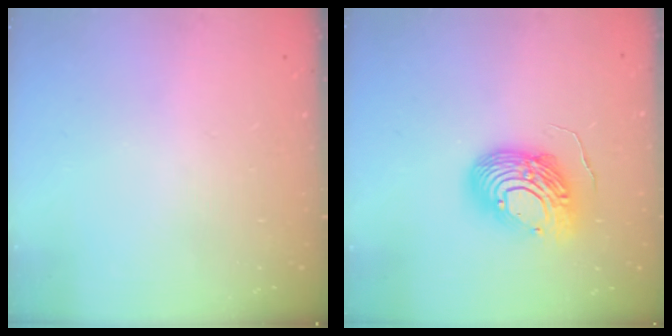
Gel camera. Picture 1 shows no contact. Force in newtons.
{"total": 14.4, "press": 14.4, "slide": 1.1}